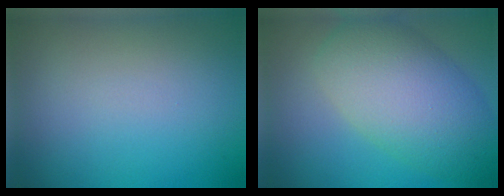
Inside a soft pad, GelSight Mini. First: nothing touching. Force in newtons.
{"total": 9.2, "press": 9.2, "slide": 0.4}